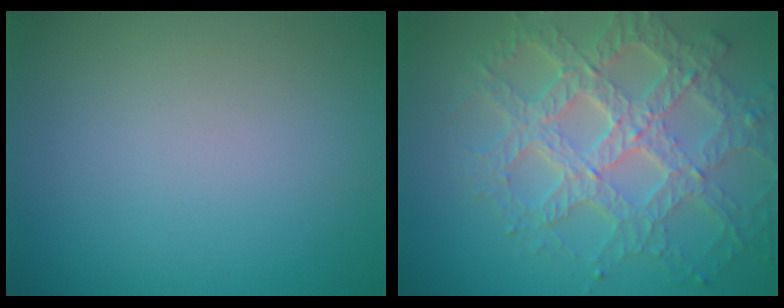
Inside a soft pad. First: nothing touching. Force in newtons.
{"total": 7.8, "press": 5.6, "slide": 5.3}